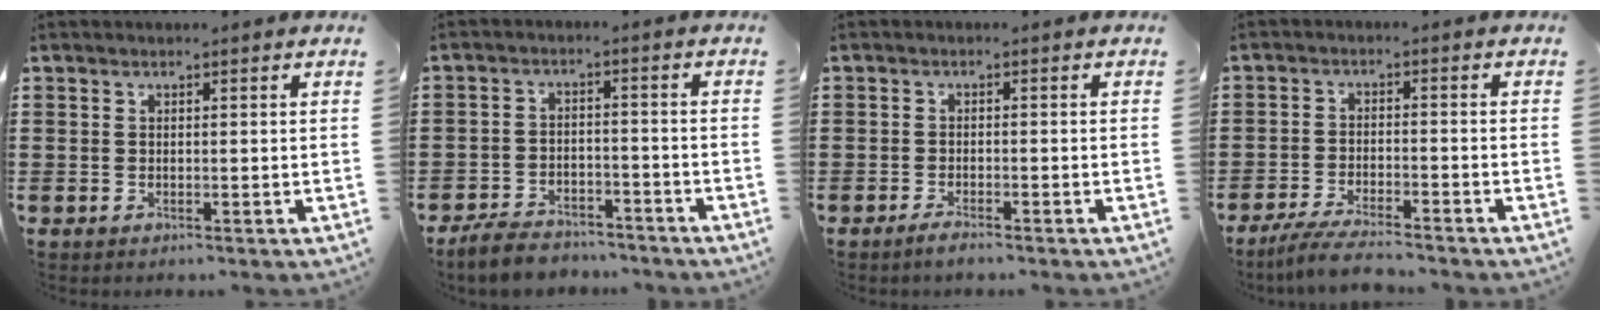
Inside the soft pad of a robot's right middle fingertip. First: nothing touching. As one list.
[{"total": 5.0, "force": [-4.8, 1.0, 1.1], "torque": [-0.034, 0.004, -0.098]}, {"total": 1.6, "force": [-1.3, 0.0, 0.9], "torque": [-0.019, -0.004, -0.022]}, {"total": 4.7, "force": [-4.3, 0.1, 2.1], "torque": [-0.049, -0.013, -0.083]}]